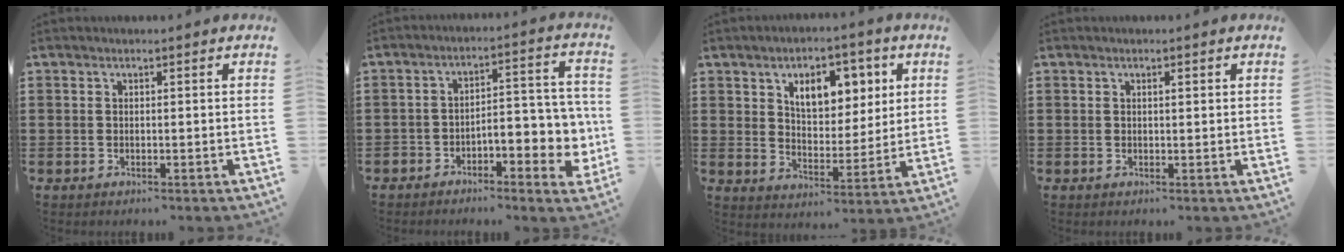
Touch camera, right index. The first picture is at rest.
{"total": 5.8, "force": [-2.7, 2.9, 4.2], "torque": [-0.055, -0.002, -0.053]}
{"total": 7.9, "force": [3.7, 4.7, 5.1], "torque": [-0.088, 0.002, 0.059]}
{"total": 0.9, "force": [0.3, 0.3, 0.8], "torque": [-0.017, 0.003, 0.004]}